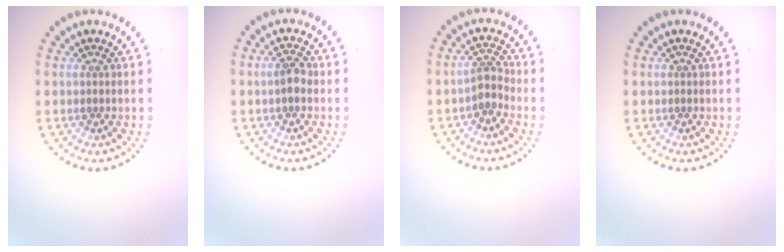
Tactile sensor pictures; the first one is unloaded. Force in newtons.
{"total": 1.8, "press": 1.8, "slide": 0.3}
{"total": 1.8, "press": 1.5, "slide": 1.0}
{"total": 0.0}